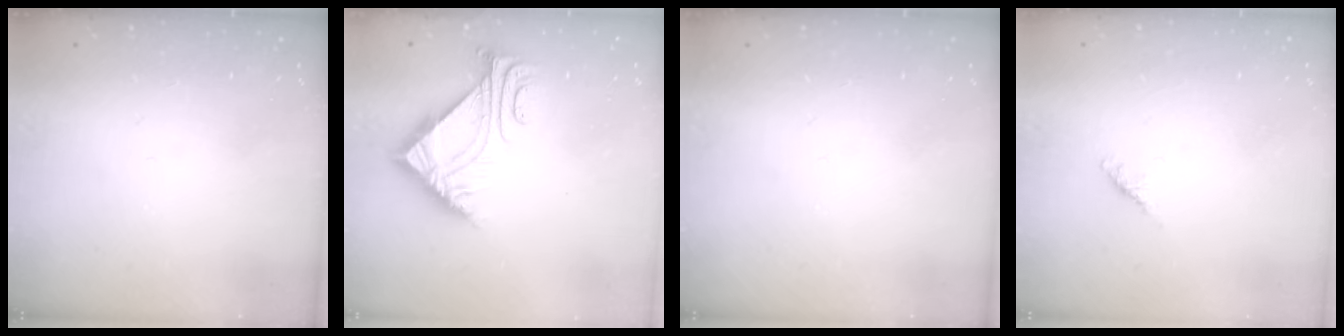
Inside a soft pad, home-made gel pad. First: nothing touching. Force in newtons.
{"total": 6.5, "press": 6.4, "slide": 0.9}
{"total": 0.0}
{"total": 1.8, "press": 1.7, "slide": 0.6}